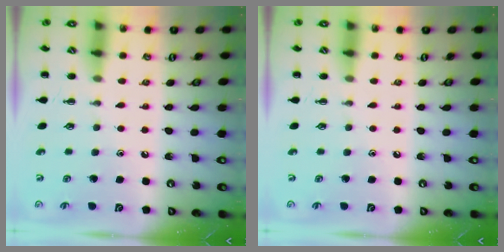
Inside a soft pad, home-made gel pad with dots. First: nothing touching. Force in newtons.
{"total": 0.0}